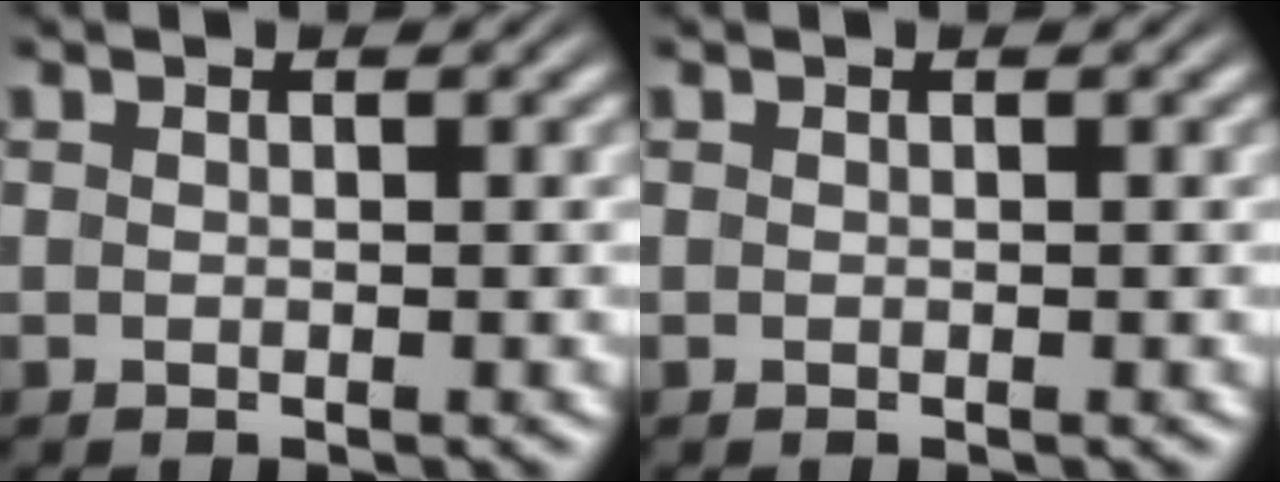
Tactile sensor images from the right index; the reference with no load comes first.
{"total": 0.0}